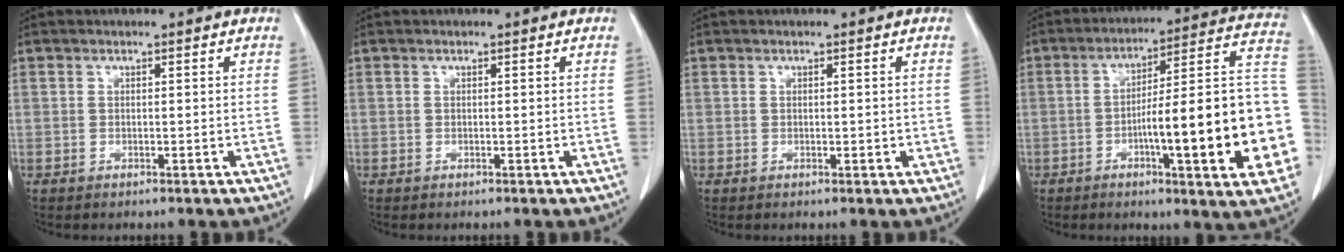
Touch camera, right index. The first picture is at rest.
{"total": 0.0}
{"total": 0.9, "force": [0.0, 0.6, 0.7], "torque": [-0.009, -0.001, 0.003]}
{"total": 23.3, "force": [-5.0, 2.5, 22.6], "torque": [-0.225, 0.023, -0.066]}